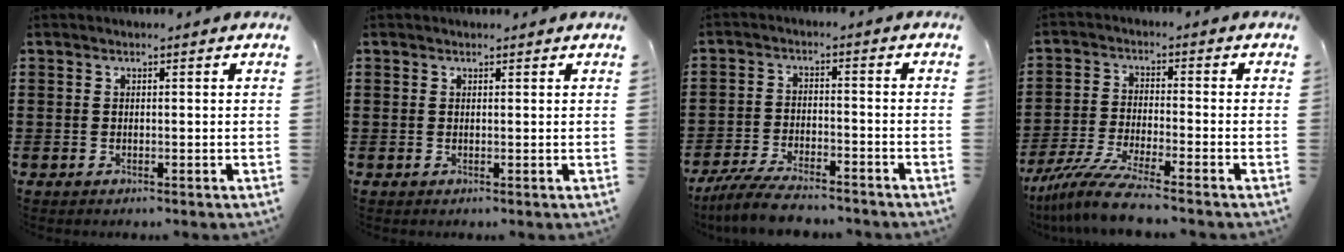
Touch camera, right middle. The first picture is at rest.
{"total": 0.0}
{"total": 6.0, "force": [-5.4, 0.9, 2.4], "torque": [-0.058, -0.004, -0.108]}
{"total": 7.5, "force": [-6.3, 0.1, 4.1], "torque": [-0.094, -0.014, -0.124]}